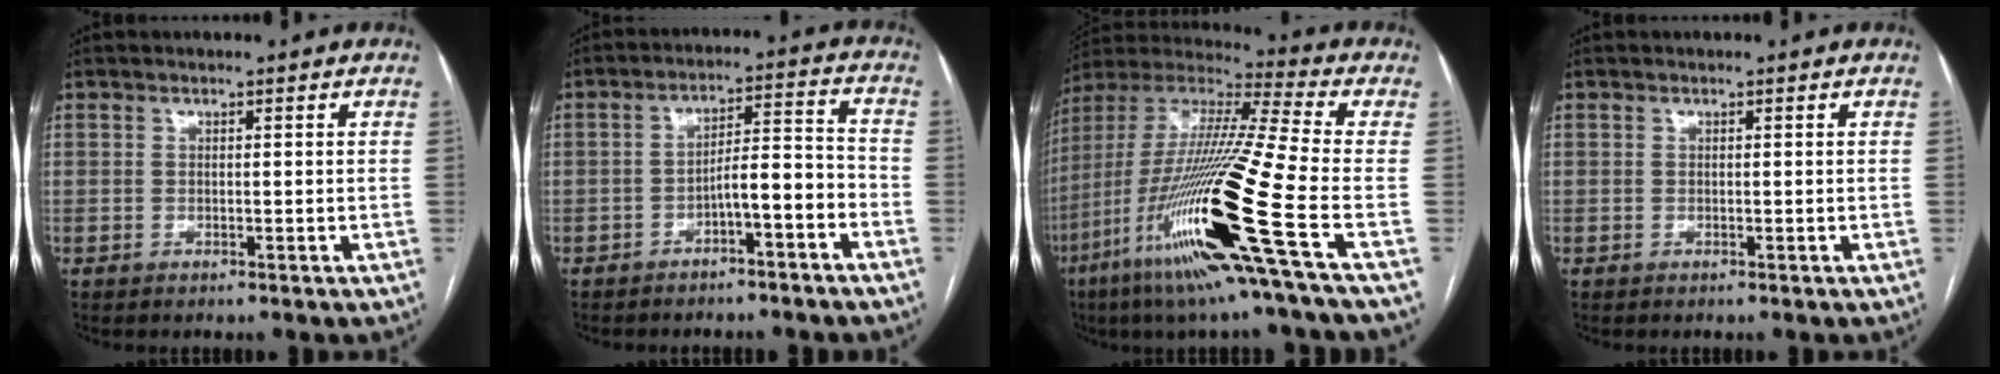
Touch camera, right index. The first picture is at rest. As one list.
[{"total": 6.6, "force": [-3.5, 0.9, 5.6], "torque": [-0.086, 0.032, -0.049]}, {"total": 25.8, "force": [-9.4, 0.0, 24.0], "torque": [-0.473, -0.044, -0.180]}, {"total": 0.0}]